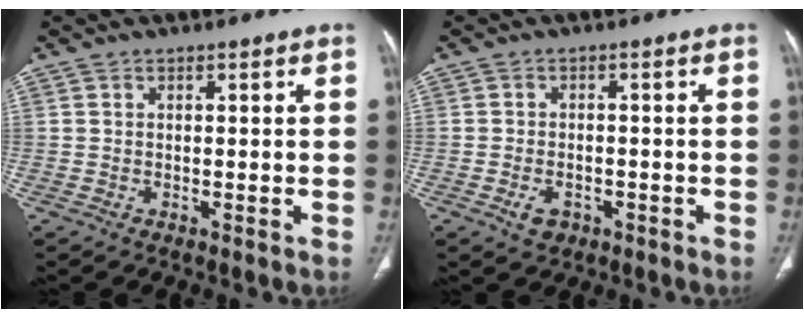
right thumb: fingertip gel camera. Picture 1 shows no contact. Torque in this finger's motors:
{"motor_torque": [-0.11, -0.25, 0.12, 0.50, 0.04]}